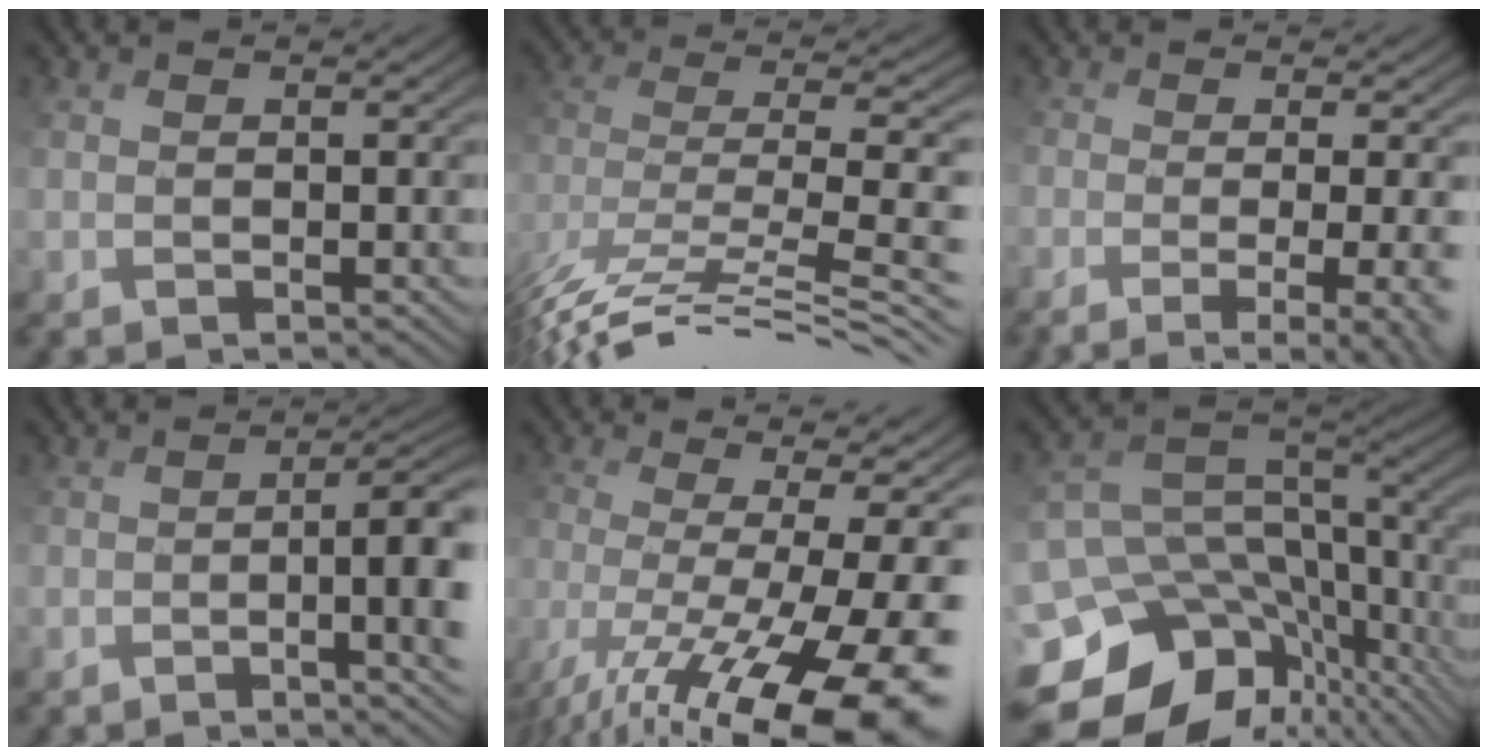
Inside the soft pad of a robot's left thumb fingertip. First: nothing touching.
{"total": 11.1, "force": [-5.9, 4.5, 8.2], "torque": [-0.185, 0.031, -0.063]}
{"total": 10.9, "force": [-3.3, 4.6, 9.3], "torque": [-0.120, -0.007, -0.019]}
{"total": 8.4, "force": [-2.1, 2.3, 7.8], "torque": [-0.106, 0.000, -0.020]}
{"total": 16.0, "force": [-8.1, 4.7, 13.1], "torque": [-0.238, -0.014, -0.107]}
{"total": 14.5, "force": [-4.6, 10.9, 8.4], "torque": [-0.212, -0.020, -0.041]}